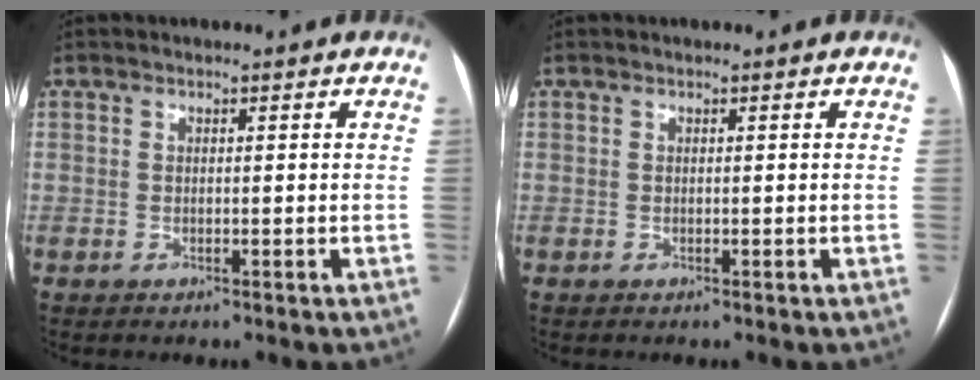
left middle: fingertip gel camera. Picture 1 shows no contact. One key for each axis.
{"total": 0.0}